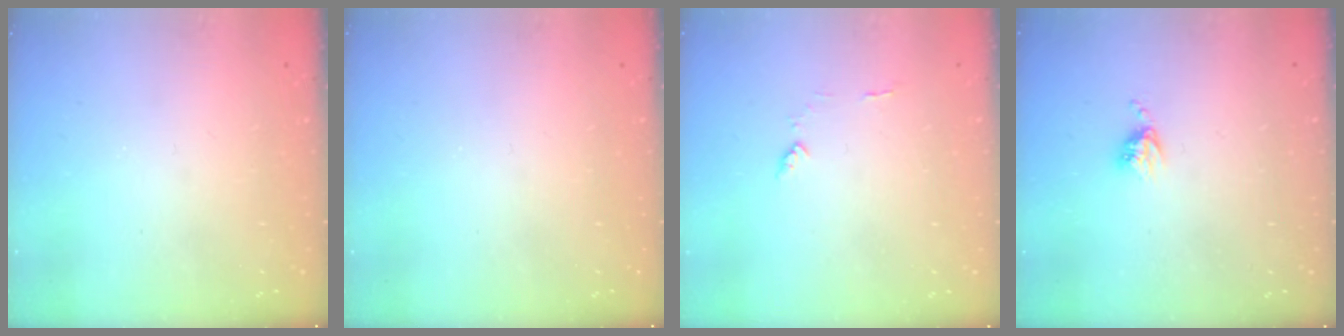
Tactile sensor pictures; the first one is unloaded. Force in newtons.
{"total": 0.0}
{"total": 5.7, "press": 5.7, "slide": 0.6}
{"total": 3.7, "press": 3.7, "slide": 0.5}